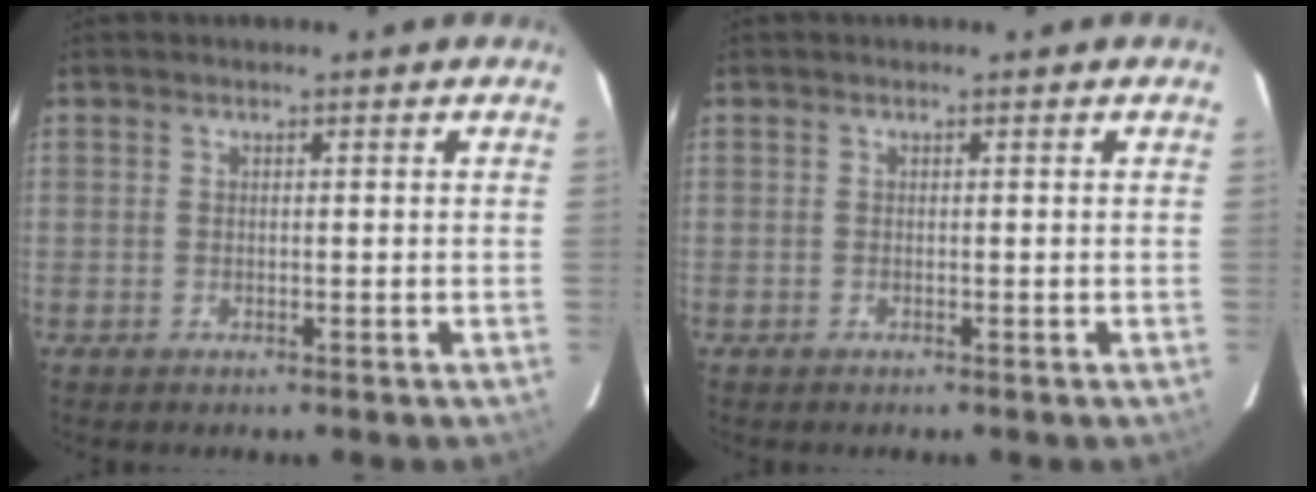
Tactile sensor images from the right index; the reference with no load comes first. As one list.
[{"total": 0.0}]